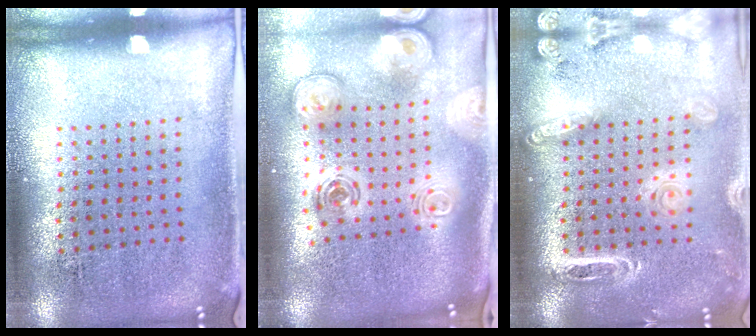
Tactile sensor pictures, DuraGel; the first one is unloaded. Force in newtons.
{"total": 3.1, "press": 2.1, "slide": 2.3}
{"total": 2.0, "press": 1.8, "slide": 0.8}